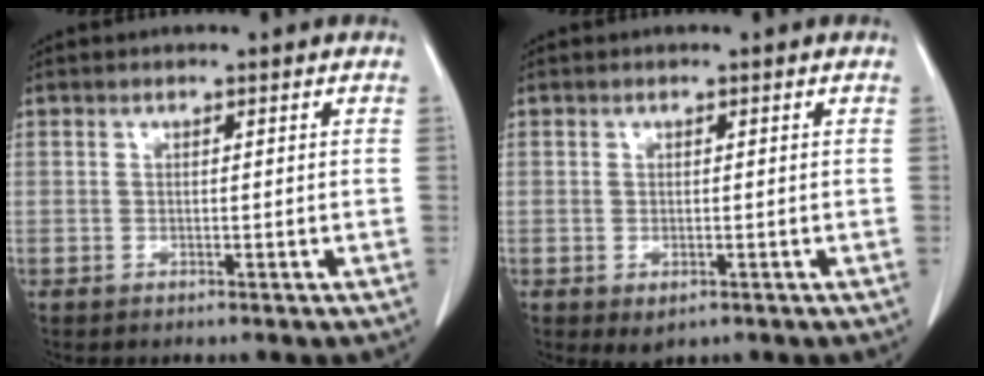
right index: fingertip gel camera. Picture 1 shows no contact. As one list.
[{"total": 2.0, "force": [-0.8, 1.2, 1.4], "torque": [-0.018, -0.004, -0.001]}]